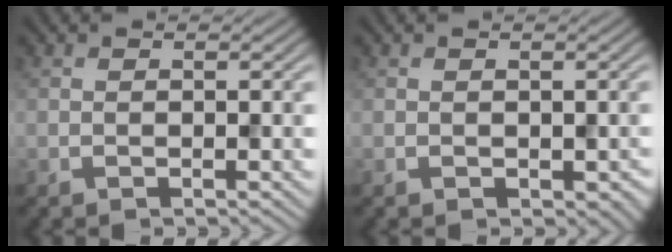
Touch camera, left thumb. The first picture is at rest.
{"total": 1.0, "force": [-0.1, 0.7, 0.6], "torque": [-0.011, -0.005, 0.003]}